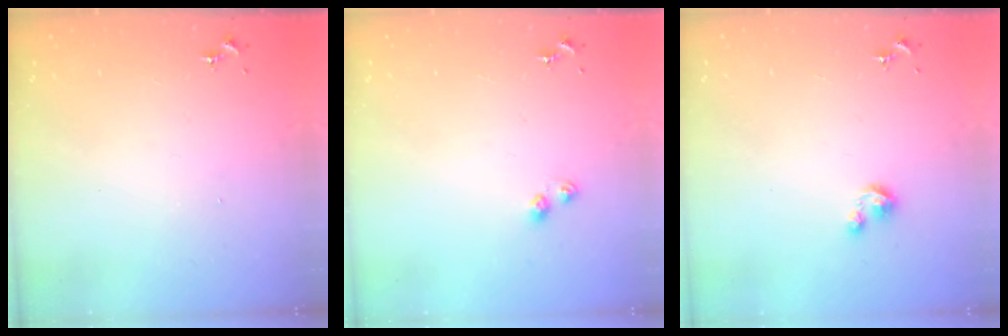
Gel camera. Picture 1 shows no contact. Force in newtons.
{"total": 5.3, "press": 5.2, "slide": 0.7}
{"total": 3.8, "press": 3.8, "slide": 0.3}